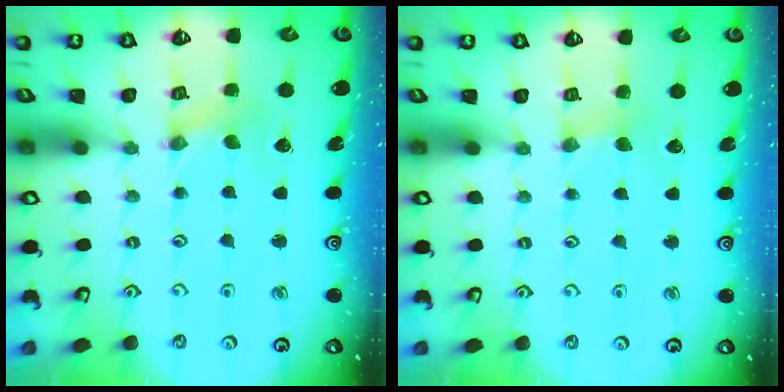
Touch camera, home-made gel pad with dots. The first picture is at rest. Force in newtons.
{"total": 2.2, "press": 2.2, "slide": 0.4}